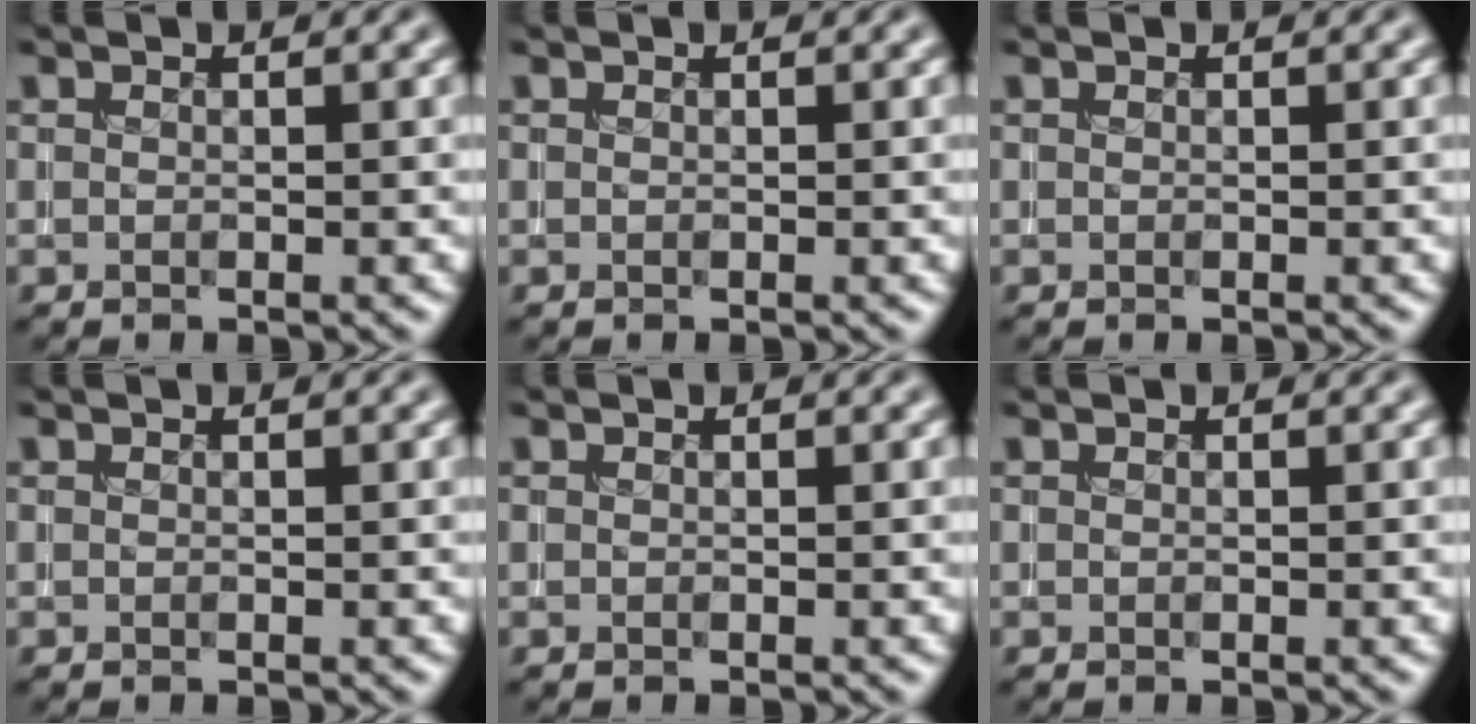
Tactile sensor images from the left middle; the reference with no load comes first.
{"total": 0.0}
{"total": 0.0}
{"total": 0.0}
{"total": 0.0}
{"total": 0.0}